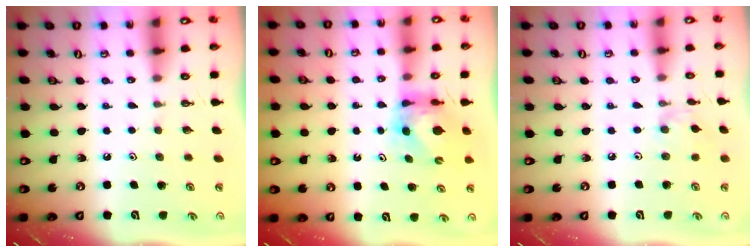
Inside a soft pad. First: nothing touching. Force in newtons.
{"total": 5.6, "press": 5.5, "slide": 0.6}
{"total": 2.4, "press": 2.4, "slide": 0.5}